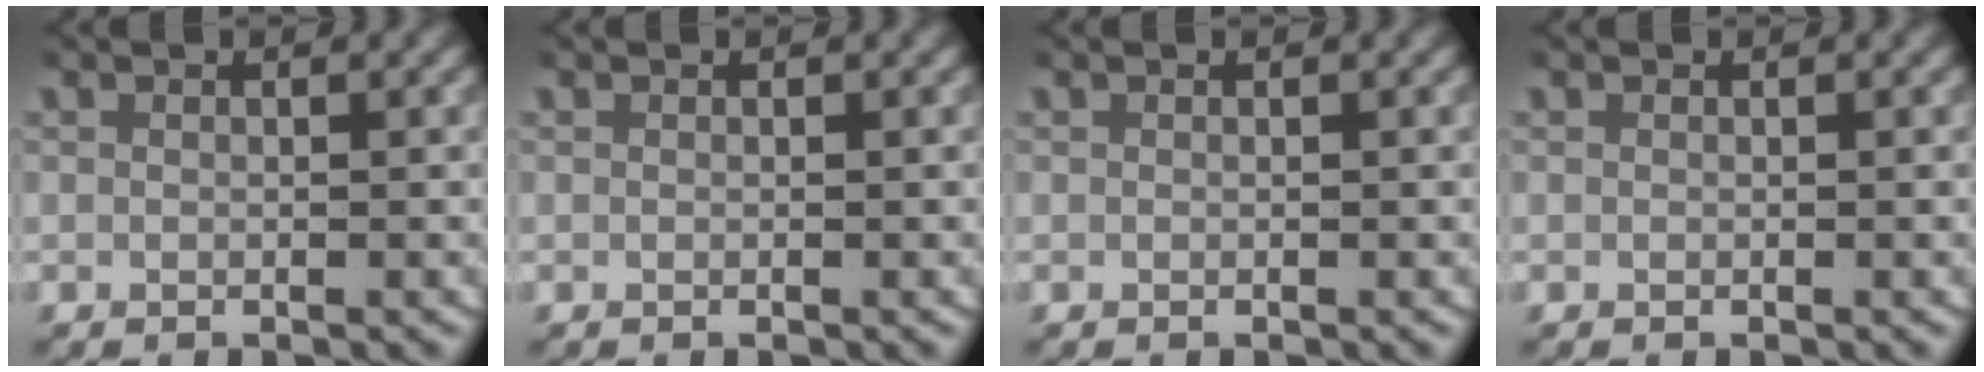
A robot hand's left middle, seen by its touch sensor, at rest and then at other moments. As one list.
[{"total": 0.0}, {"total": 0.0}, {"total": 0.0}]